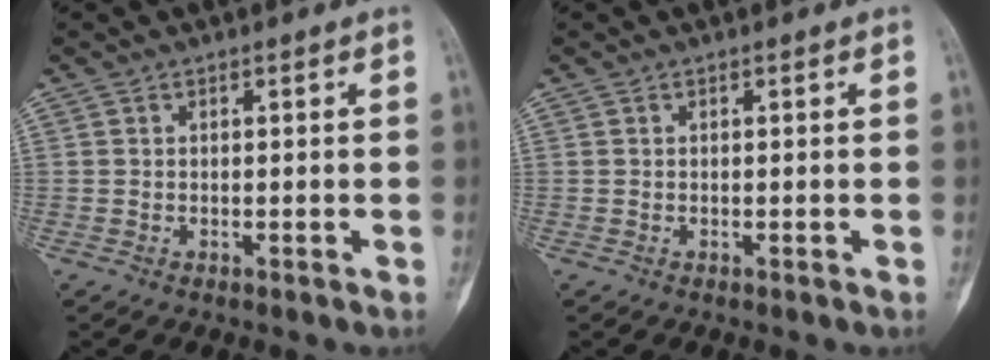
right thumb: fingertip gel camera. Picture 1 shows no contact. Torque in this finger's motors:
{"motor_torque": [-0.03, 0.01, 0.20, -0.18, 0.02]}